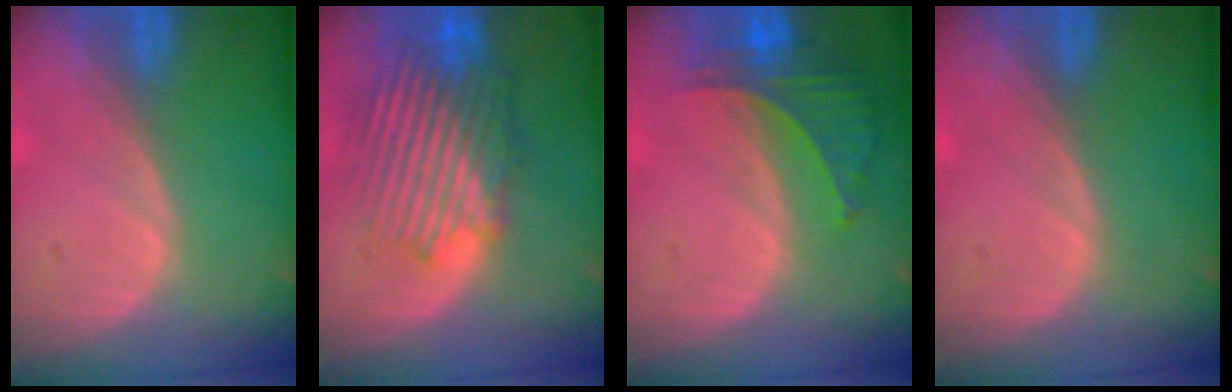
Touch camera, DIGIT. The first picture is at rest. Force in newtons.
{"total": 10.0, "press": 9.1, "slide": 4.0}
{"total": 6.3, "press": 5.9, "slide": 2.3}
{"total": 0.0}